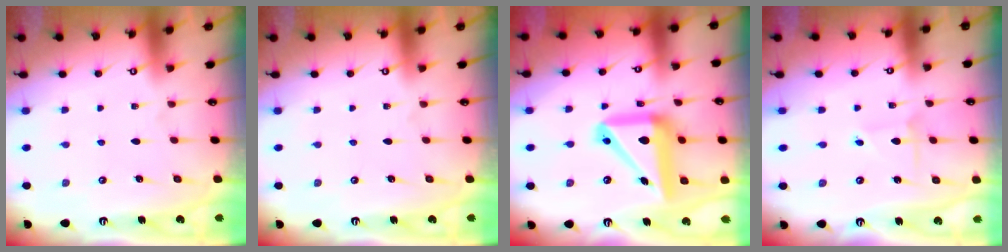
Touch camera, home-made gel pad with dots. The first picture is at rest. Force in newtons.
{"total": 0.0}
{"total": 17.7, "press": 17.6, "slide": 2.4}
{"total": 2.9, "press": 2.9, "slide": 0.1}